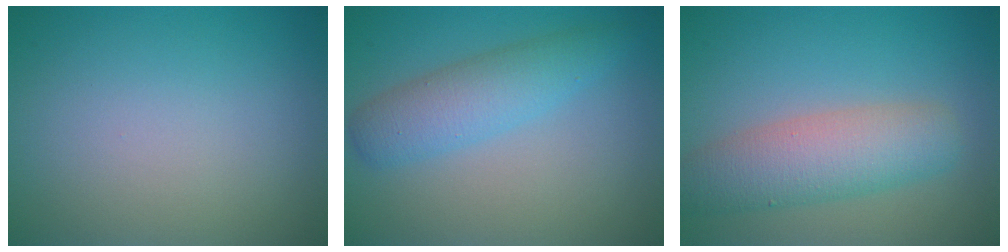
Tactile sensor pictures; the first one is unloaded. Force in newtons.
{"total": 3.9, "press": 3.9, "slide": 0.1}
{"total": 5.5, "press": 5.5, "slide": 0.3}